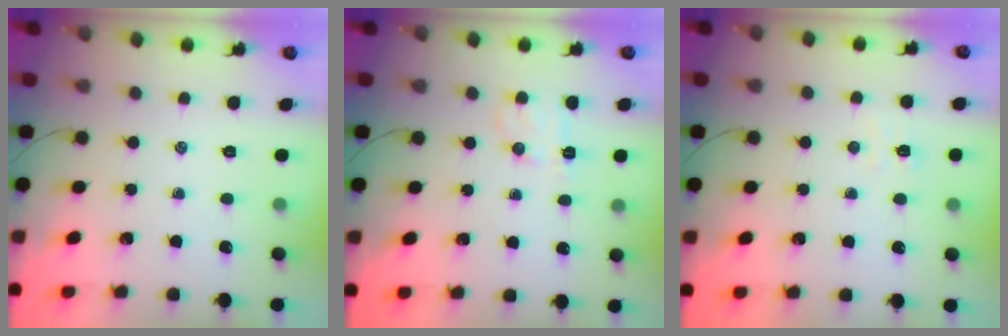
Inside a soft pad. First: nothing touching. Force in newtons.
{"total": 7.9, "press": 7.8, "slide": 1.4}
{"total": 3.9, "press": 3.8, "slide": 0.8}